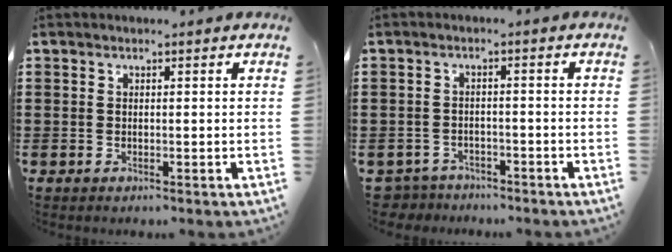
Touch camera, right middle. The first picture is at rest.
{"total": 3.1, "force": [-3.0, 0.7, -0.2], "torque": [-0.006, -0.002, -0.067]}